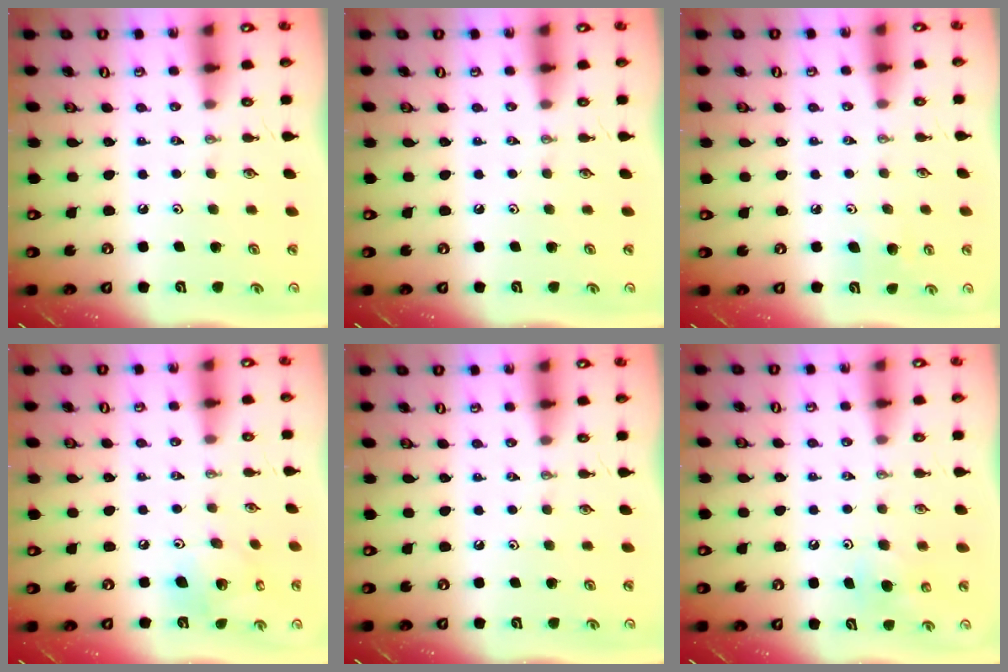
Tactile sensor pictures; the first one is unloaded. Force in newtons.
{"total": 0.0}
{"total": 5.5, "press": 5.4, "slide": 1.3}
{"total": 10.7, "press": 10.6, "slide": 2.0}
{"total": 0.0}
{"total": 4.9, "press": 4.8, "slide": 0.9}